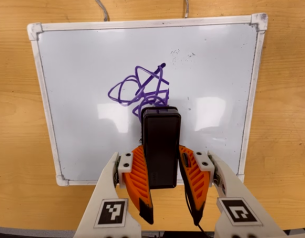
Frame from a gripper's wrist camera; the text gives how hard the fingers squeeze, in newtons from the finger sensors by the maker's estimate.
{"total": 5.4, "left": 4.4, "right": 6.4}